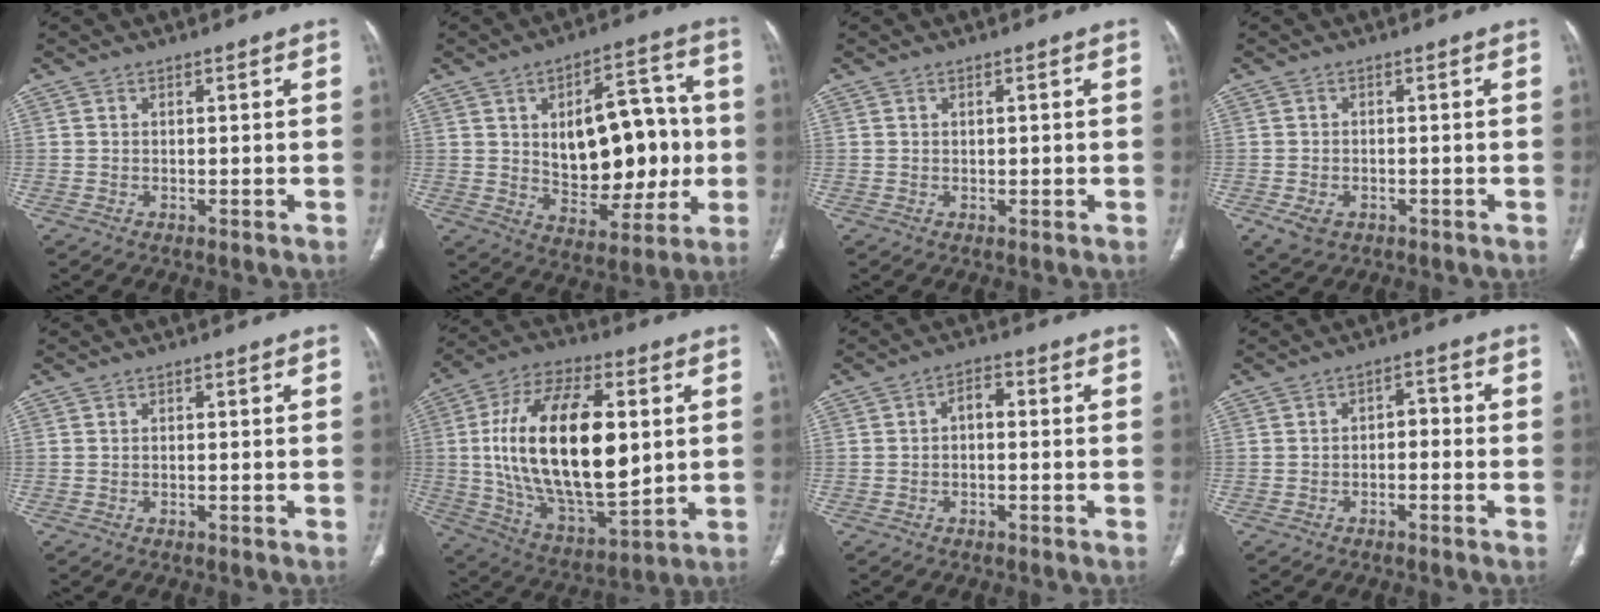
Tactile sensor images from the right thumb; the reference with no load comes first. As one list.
[{"total": 19.7, "force": [0.7, 11.2, 16.2], "torque": [-0.183, 0.014, 0.025]}, {"total": 1.1, "force": [0.3, 0.6, 0.9], "torque": [-0.013, -0.001, 0.006]}, {"total": 3.9, "force": [-1.6, 2.8, 2.2], "torque": [-0.043, 0.002, -0.018]}, {"total": 0.0}, {"total": 27.4, "force": [2.9, 13.3, 23.7], "torque": [-0.417, -0.012, 0.054]}, {"total": 3.1, "force": [-0.1, 1.8, 2.6], "torque": [-0.033, 0.013, -0.009]}, {"total": 3.2, "force": [-0.8, 2.0, 2.4], "torque": [-0.025, 0.023, -0.019]}]